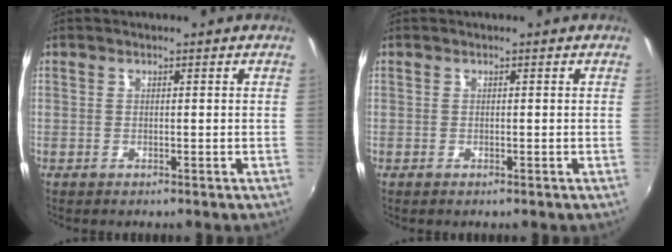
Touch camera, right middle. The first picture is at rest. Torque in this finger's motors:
{"motor_torque": [-0.04, -0.45, -0.02, 0.00]}